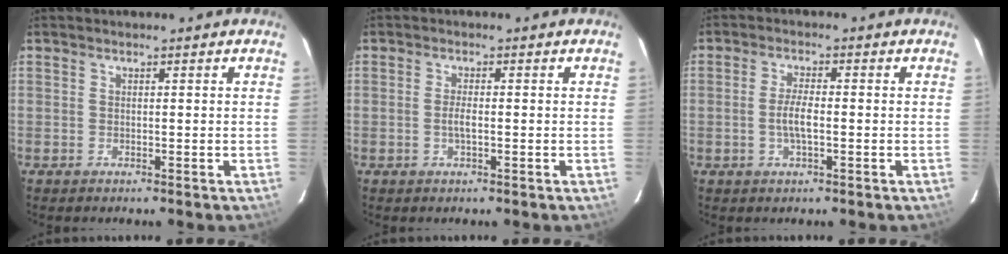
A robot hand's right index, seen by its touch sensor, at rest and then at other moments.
{"total": 1.8, "force": [-0.4, 0.2, 1.7], "torque": [-0.036, 0.000, -0.010]}
{"total": 3.7, "force": [-0.8, 0.6, 3.5], "torque": [-0.072, 0.000, -0.017]}